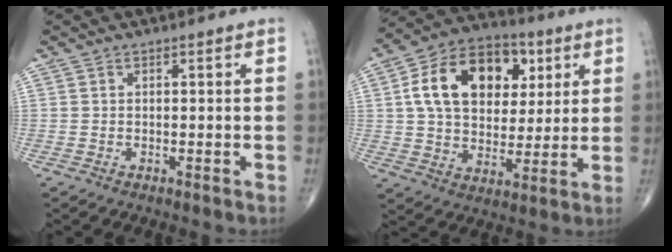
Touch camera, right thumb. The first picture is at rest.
{"total": 19.2, "force": [5.4, 13.1, 13.0], "torque": [-0.193, 0.002, 0.088]}